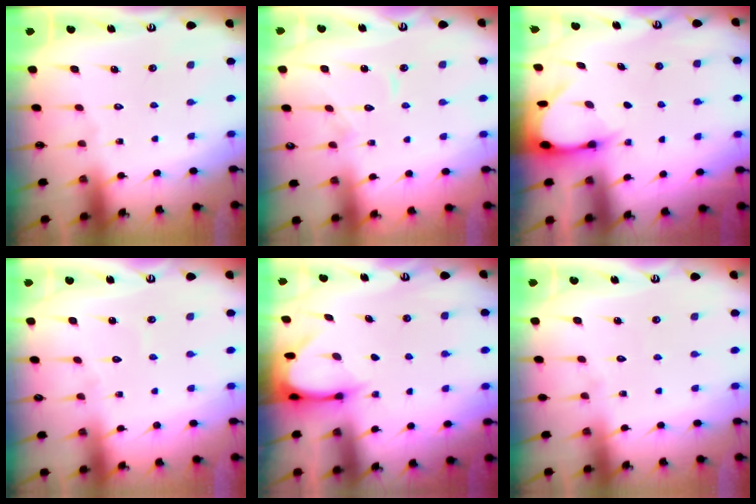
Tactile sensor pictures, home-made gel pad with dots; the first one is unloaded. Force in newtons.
{"total": 6.5, "press": 6.5, "slide": 0.7}
{"total": 3.6, "press": 3.6, "slide": 0.2}
{"total": 3.1, "press": 3.0, "slide": 0.3}
{"total": 3.7, "press": 3.7, "slide": 0.3}
{"total": 3.0, "press": 3.0, "slide": 0.3}